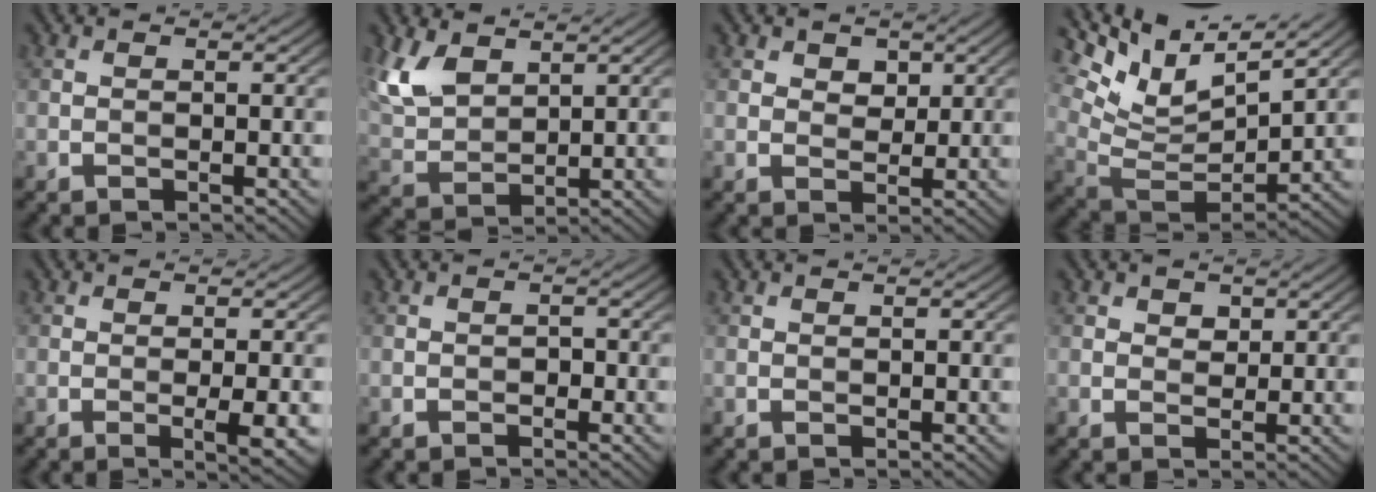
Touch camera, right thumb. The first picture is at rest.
{"total": 7.1, "force": [4.1, 3.8, 4.3], "torque": [-0.114, 0.001, 0.088]}
{"total": 2.6, "force": [1.4, 1.8, 1.3], "torque": [-0.027, -0.003, 0.022]}
{"total": 11.9, "force": [6.9, 4.8, 8.5], "torque": [-0.204, 0.009, 0.135]}
{"total": 3.1, "force": [-0.8, 0.4, 3.0], "torque": [-0.055, -0.003, -0.010]}
{"total": 0.9, "force": [-0.5, 0.7, 0.4], "torque": [-0.004, -0.001, -0.010]}
{"total": 0.0}
{"total": 1.8, "force": [1.1, 1.3, 0.7], "torque": [-0.014, -0.002, 0.019]}